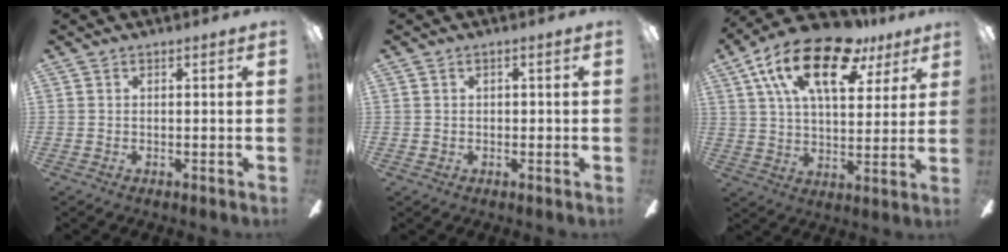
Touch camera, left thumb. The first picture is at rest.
{"total": 0.8, "force": [0.0, 0.7, 0.3], "torque": [-0.006, 0.005, 0.000]}
{"total": 20.8, "force": [11.1, 9.8, 14.6], "torque": [-0.248, -0.033, 0.188]}